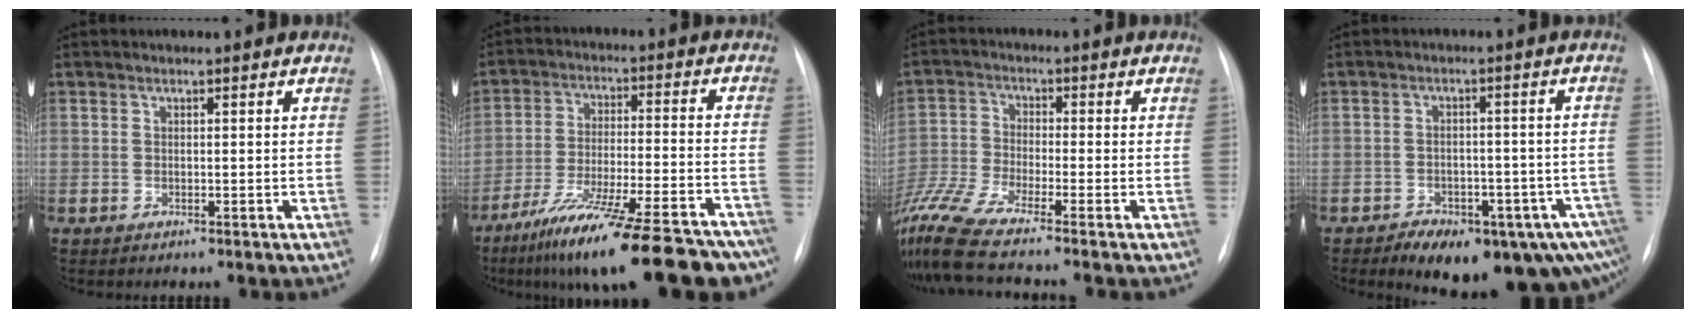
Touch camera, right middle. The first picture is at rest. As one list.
[{"total": 24.8, "force": [-19.7, 3.6, 14.5], "torque": [-0.168, -0.007, -0.293]}, {"total": 11.7, "force": [-9.9, -1.0, 6.2], "torque": [-0.141, -0.022, -0.190]}, {"total": 16.3, "force": [-10.8, 6.6, 10.4], "torque": [-0.090, 0.018, -0.135]}]